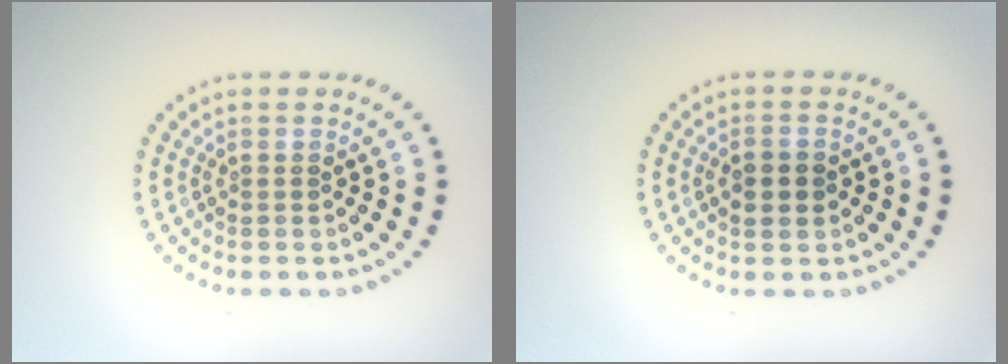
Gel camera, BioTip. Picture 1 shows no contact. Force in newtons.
{"total": 2.7, "press": 2.7, "slide": 0.2}